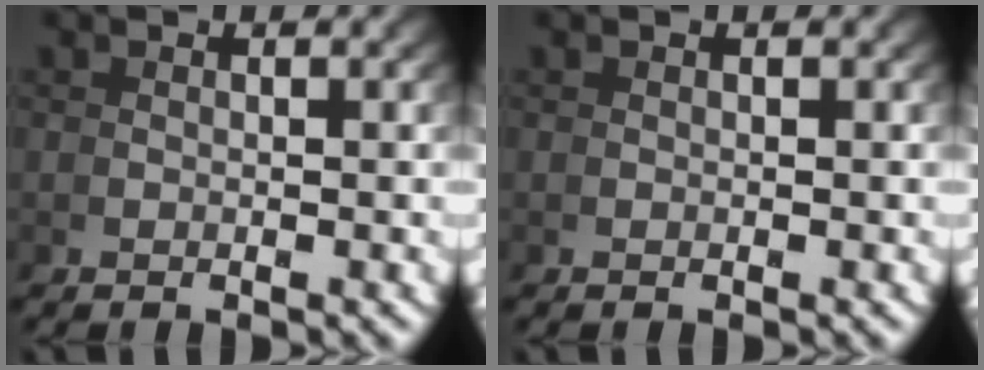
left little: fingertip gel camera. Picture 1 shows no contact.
{"total": 0.0}